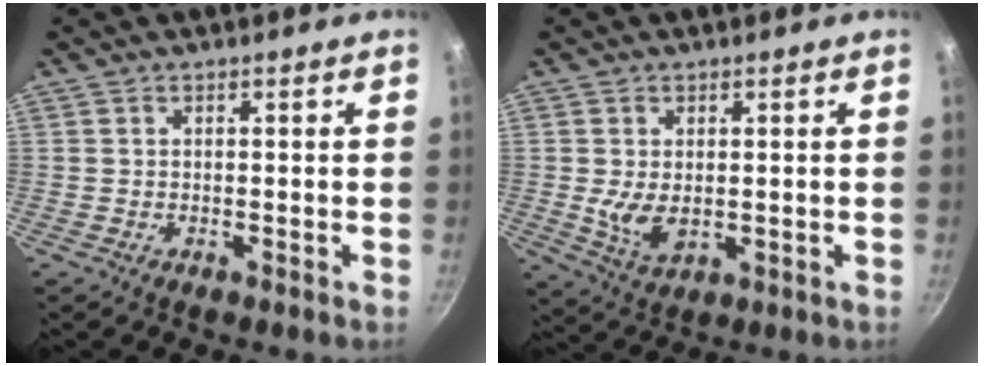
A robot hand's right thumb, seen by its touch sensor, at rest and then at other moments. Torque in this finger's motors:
{"motor_torque": [-0.63, 0.73, 0.19, 0.03, 0.05]}